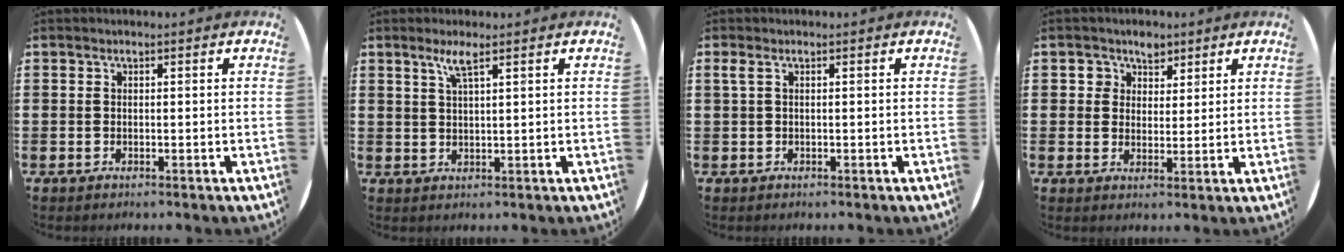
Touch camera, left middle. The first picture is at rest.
{"total": 2.8, "force": [1.8, 0.1, 2.0], "torque": [-0.043, 0.003, 0.031]}
{"total": 0.7, "force": [0.1, 0.1, 0.7], "torque": [-0.014, 0.002, 0.001]}
{"total": 3.4, "force": [2.2, 2.5, 0.5], "torque": [-0.005, 0.006, 0.038]}